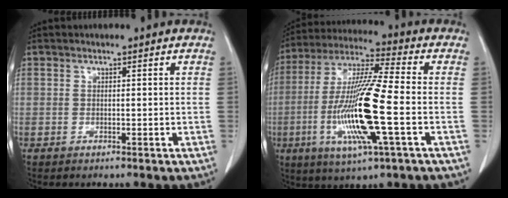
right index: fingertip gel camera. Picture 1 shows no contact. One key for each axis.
{"total": 16.9, "fx": -3.8, "fy": 0.9, "fz": 16.4, "tx": -0.334, "ty": -0.014, "tz": -0.073}